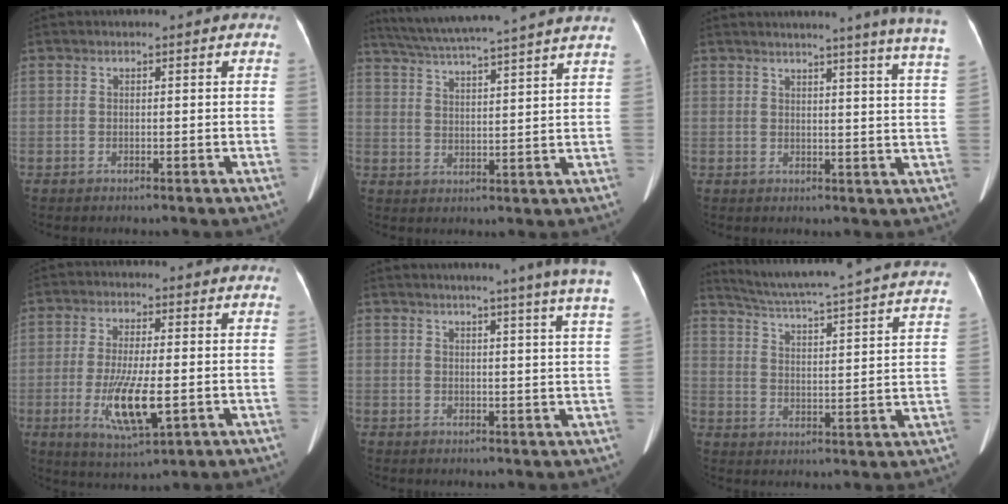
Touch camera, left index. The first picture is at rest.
{"total": 20.6, "force": [18.2, -1.2, 9.5], "torque": [-0.169, 0.002, 0.252]}
{"total": 15.8, "force": [13.7, -1.6, 7.7], "torque": [-0.104, -0.066, 0.143]}
{"total": 9.2, "force": [-2.0, 2.0, 8.7], "torque": [-0.172, -0.022, -0.028]}
{"total": 14.7, "force": [12.5, -1.7, 7.6], "torque": [-0.104, -0.044, 0.132]}
{"total": 25.9, "force": [23.6, 0.6, 10.7], "torque": [-0.171, -0.057, 0.298]}